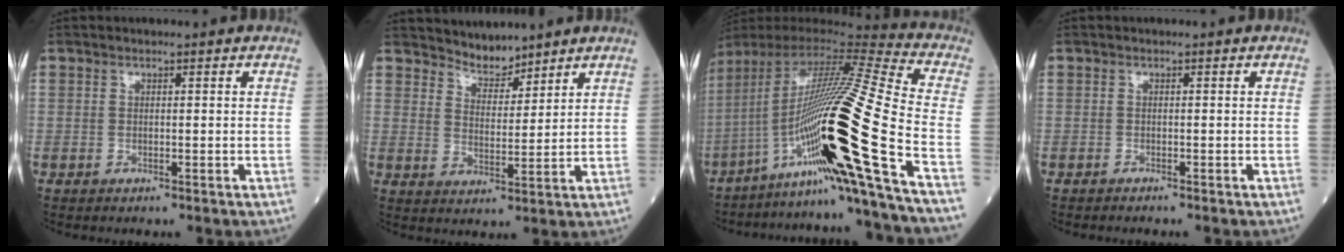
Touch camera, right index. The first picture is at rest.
{"total": 4.3, "force": [4.2, 1.0, 0.2], "torque": [-0.008, 0.006, 0.082]}
{"total": 25.8, "force": [-10.4, -2.3, 23.5], "torque": [-0.402, -0.020, -0.182]}
{"total": 0.6, "force": [-0.6, 0.0, 0.1], "torque": [-0.007, -0.001, -0.009]}